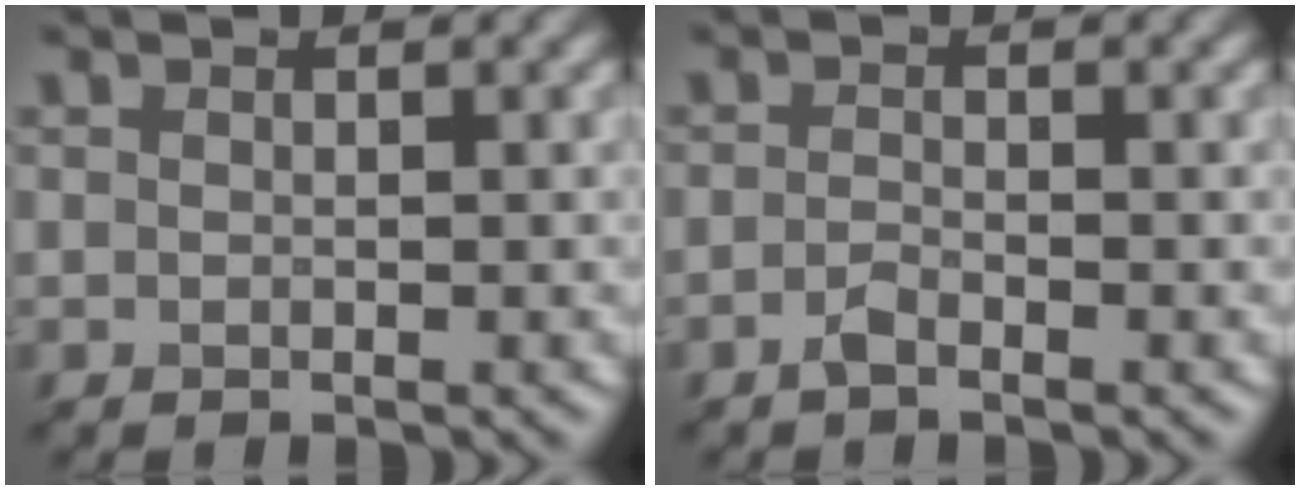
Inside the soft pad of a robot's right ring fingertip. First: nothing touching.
{"total": 1.1, "force": [-0.9, 0.3, 0.7], "torque": [-0.021, 0.003, -0.019]}